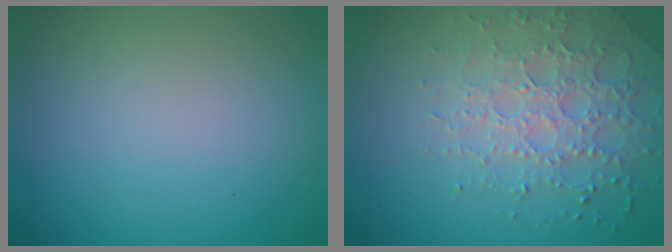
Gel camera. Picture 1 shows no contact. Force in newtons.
{"total": 4.1, "press": 3.9, "slide": 1.2}